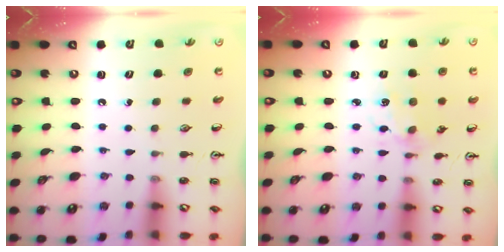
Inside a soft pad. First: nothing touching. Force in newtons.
{"total": 2.5, "press": 2.5, "slide": 0.5}